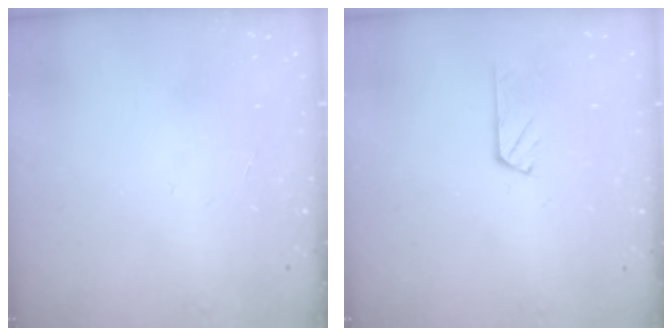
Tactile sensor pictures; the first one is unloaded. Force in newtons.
{"total": 2.7, "press": 2.7, "slide": 0.1}